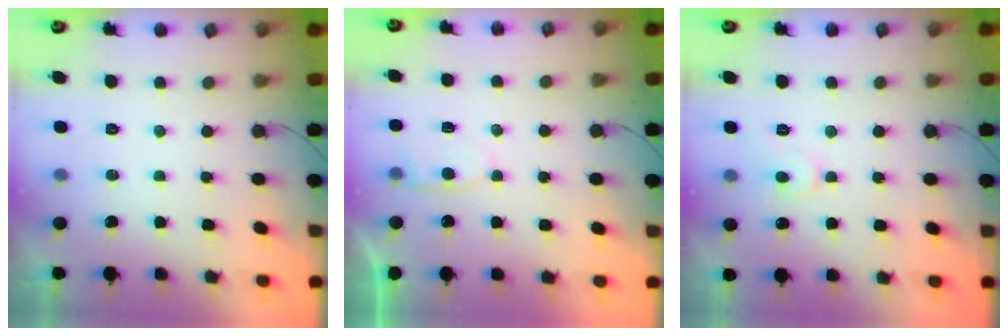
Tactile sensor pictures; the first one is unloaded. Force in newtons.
{"total": 4.2, "press": 4.2, "slide": 0.4}
{"total": 5.3, "press": 5.2, "slide": 0.6}